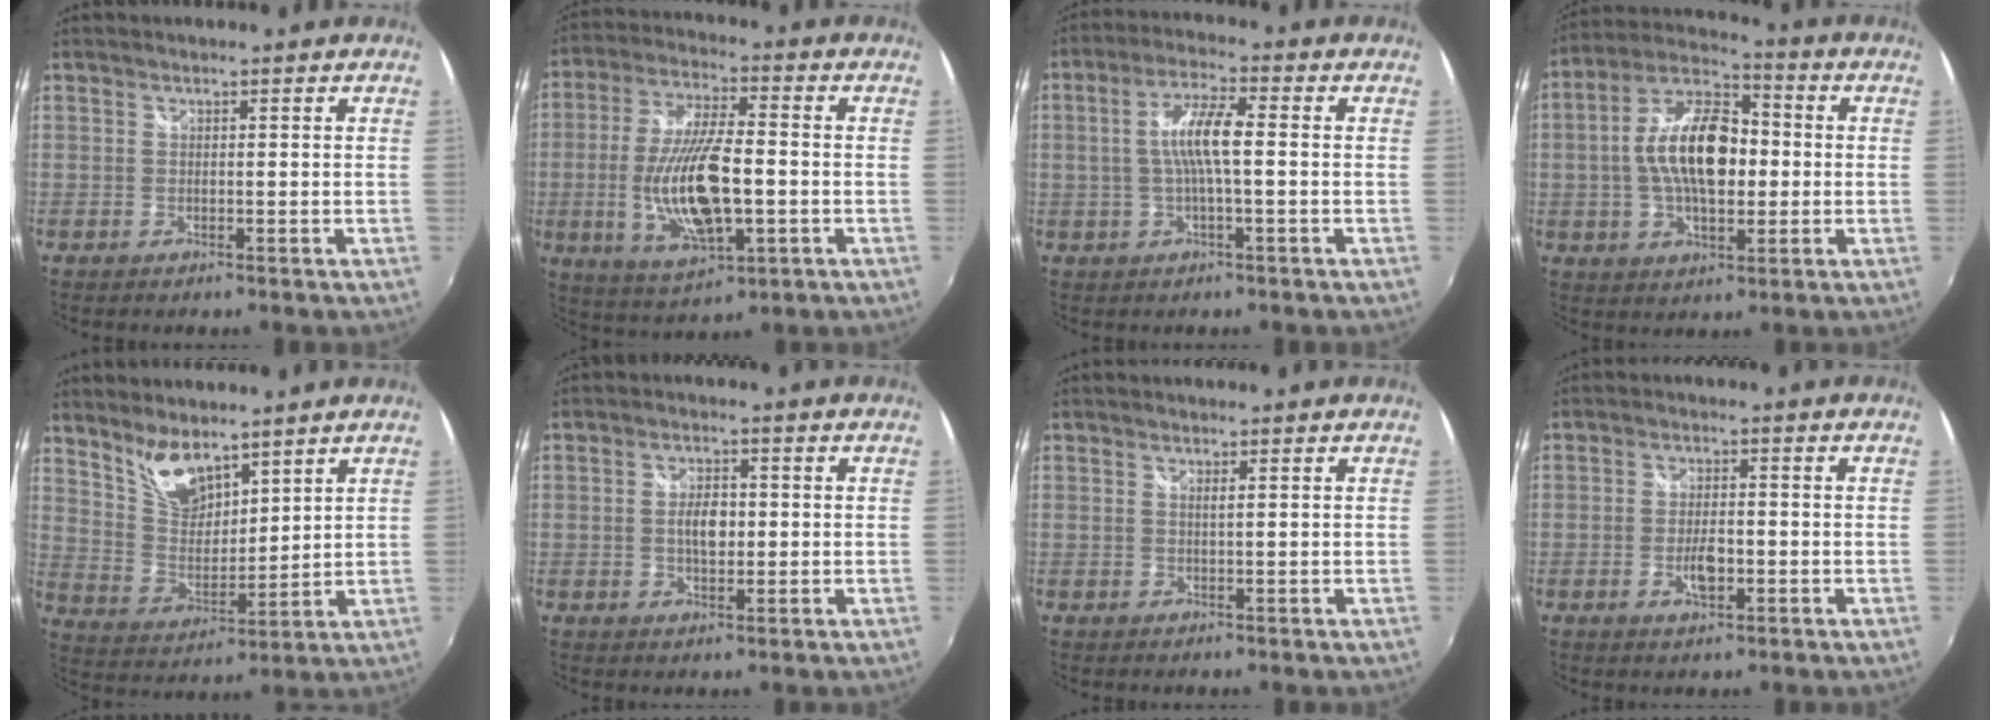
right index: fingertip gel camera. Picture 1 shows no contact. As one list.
[{"total": 16.1, "force": [-3.0, 5.6, 14.8], "torque": [-0.298, -0.012, -0.046]}, {"total": 7.6, "force": [-0.2, 1.0, 7.5], "torque": [-0.146, 0.006, -0.001]}, {"total": 15.3, "force": [-0.4, 7.6, 13.3], "torque": [-0.252, 0.016, -0.014]}, {"total": 9.3, "force": [7.2, 3.7, 4.6], "torque": [-0.084, 0.000, 0.147]}, {"total": 4.3, "force": [-0.1, 2.3, 3.6], "torque": [-0.065, 0.004, -0.003]}, {"total": 1.9, "force": [1.6, 0.2, 1.0], "torque": [-0.018, -0.002, 0.026]}, {"total": 4.5, "force": [-1.4, 2.0, 3.7], "torque": [-0.075, -0.003, -0.024]}]